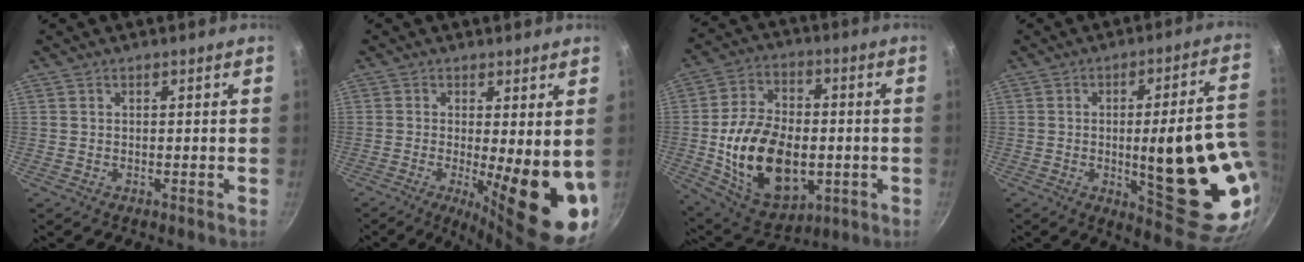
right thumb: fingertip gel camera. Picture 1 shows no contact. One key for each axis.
{"total": 14.9, "fx": -1.7, "fy": 4.2, "fz": 14.2, "tx": -0.174, "ty": -0.026, "tz": -0.016}
{"total": 21.1, "fx": -3.0, "fy": 13.7, "fz": 15.8, "tx": -0.257, "ty": 0.014, "tz": -0.034}
{"total": 23.6, "fx": -2.3, "fy": 6.6, "fz": 22.5, "tx": -0.271, "ty": -0.013, "tz": -0.016}